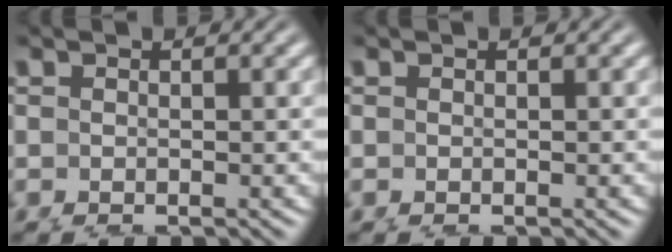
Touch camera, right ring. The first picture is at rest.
{"total": 0.0}